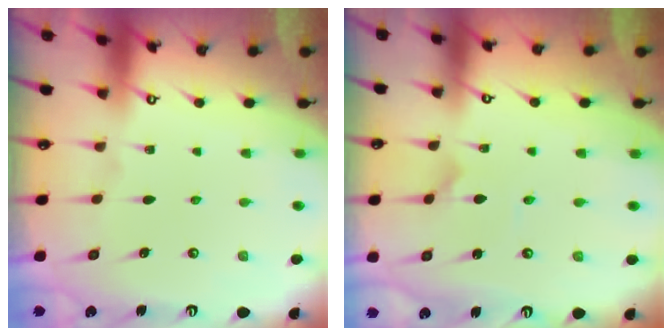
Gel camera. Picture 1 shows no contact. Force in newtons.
{"total": 1.9, "press": 1.9, "slide": 0.2}